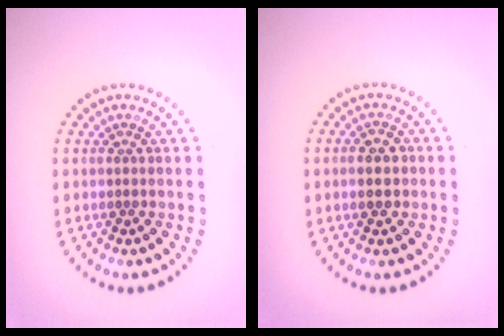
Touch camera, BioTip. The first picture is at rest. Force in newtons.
{"total": 2.5, "press": 2.4, "slide": 0.2}